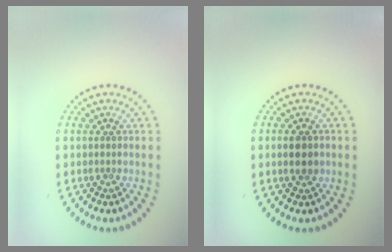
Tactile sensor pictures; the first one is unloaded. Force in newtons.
{"total": 2.3, "press": 2.3, "slide": 0.1}